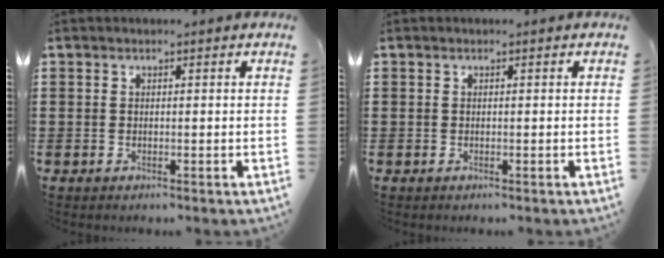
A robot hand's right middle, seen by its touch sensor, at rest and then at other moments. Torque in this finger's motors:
{"motor_torque": [0.00, 0.00, 0.00, 0.00]}